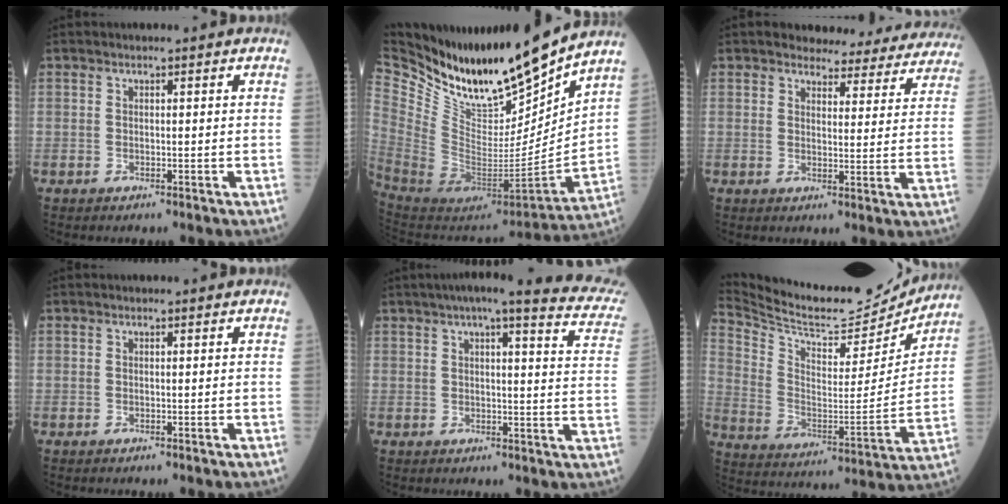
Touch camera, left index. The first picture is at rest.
{"total": 20.1, "force": [18.0, 3.7, 8.1], "torque": [-0.158, -0.060, 0.328]}
{"total": 15.6, "force": [14.7, 4.5, 2.8], "torque": [0.000, -0.036, 0.146]}
{"total": 0.0}
{"total": 19.7, "force": [16.8, 1.8, 10.3], "torque": [-0.130, -0.018, 0.183]}
{"total": 19.9, "force": [19.1, 3.2, 4.5], "torque": [-0.101, -0.043, 0.295]}